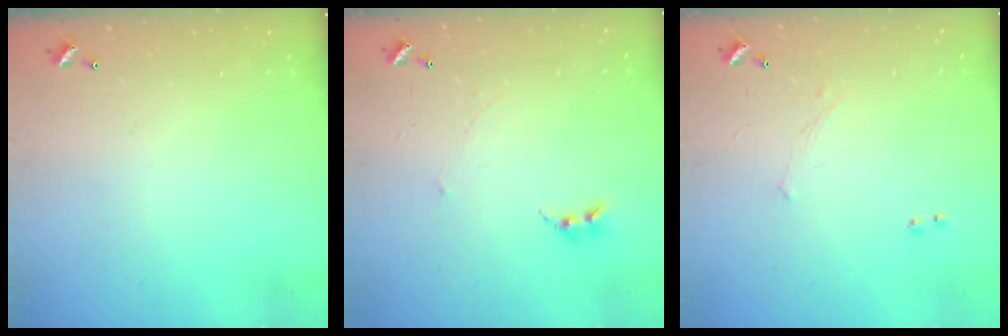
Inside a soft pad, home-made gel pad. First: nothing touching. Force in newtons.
{"total": 0.9, "press": 0.8, "slide": 0.5}
{"total": 1.2, "press": 1.1, "slide": 0.5}